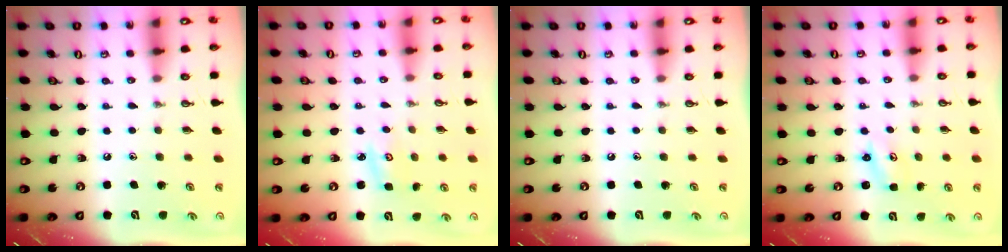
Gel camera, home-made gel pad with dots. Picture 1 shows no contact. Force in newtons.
{"total": 2.8, "press": 2.8, "slide": 0.3}
{"total": 0.0}
{"total": 2.1, "press": 2.0, "slide": 0.3}